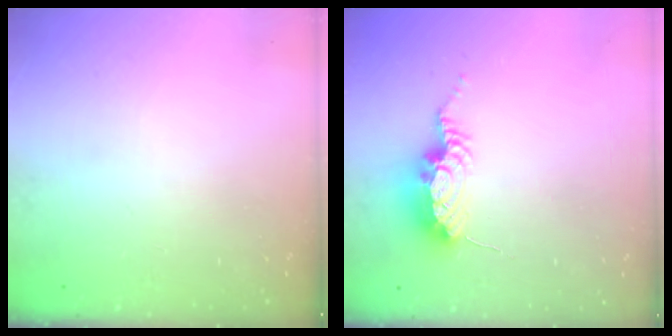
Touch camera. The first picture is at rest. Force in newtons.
{"total": 8.7, "press": 8.7, "slide": 0.9}